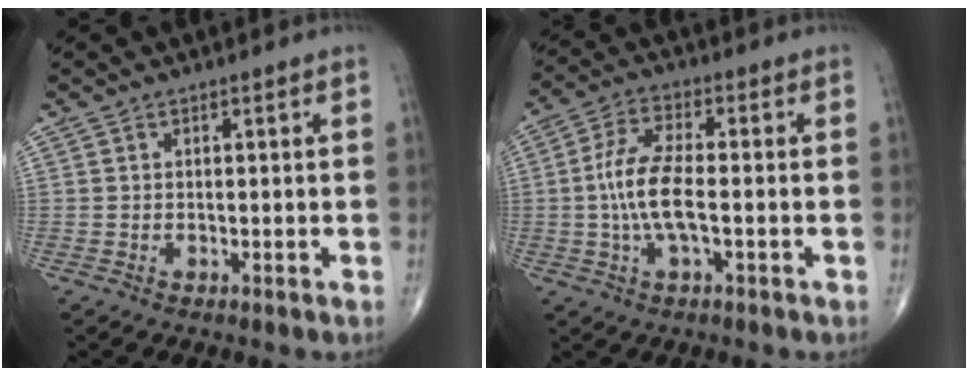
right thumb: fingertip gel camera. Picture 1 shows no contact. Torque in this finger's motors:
{"motor_torque": [2.54, 2.46, 1.60, -0.16, 0.14]}